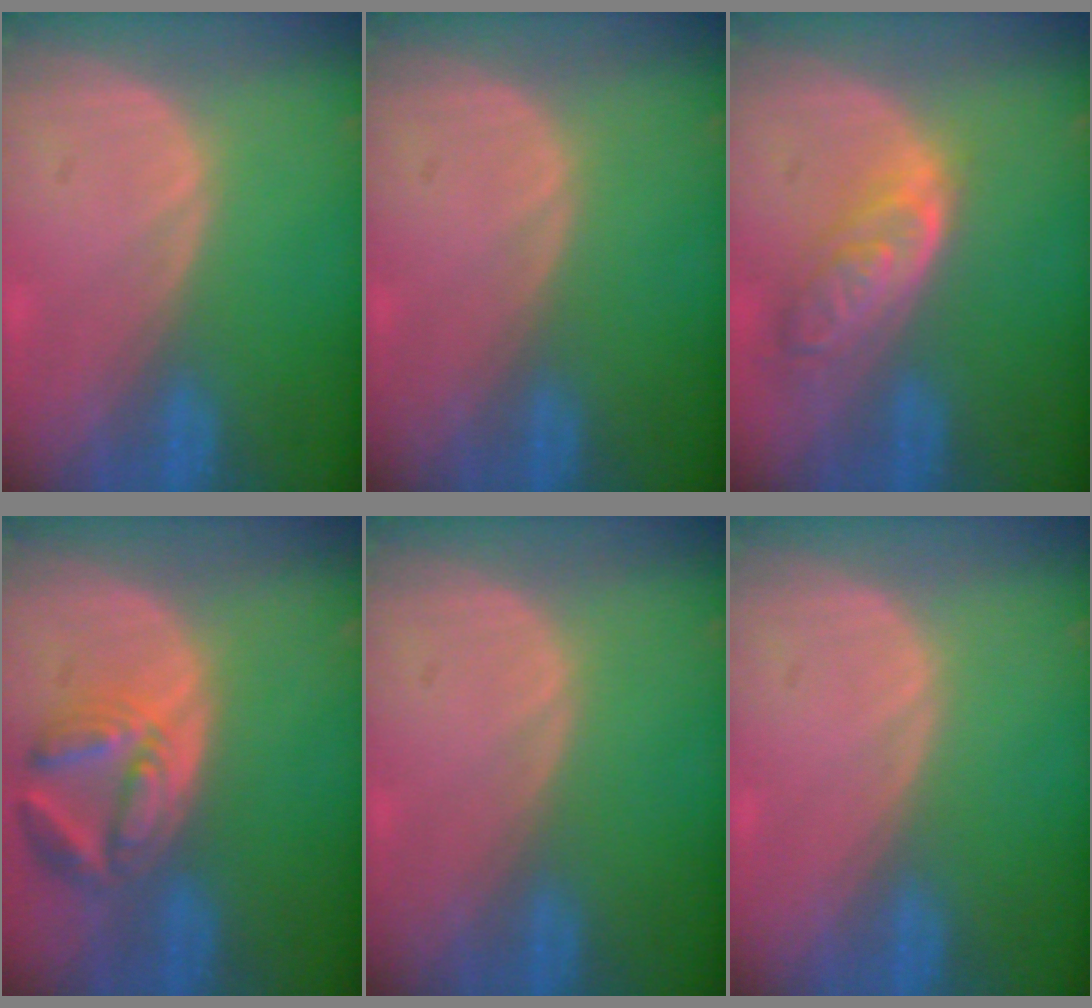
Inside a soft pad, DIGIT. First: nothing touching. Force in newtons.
{"total": 0.0}
{"total": 6.5, "press": 5.9, "slide": 2.7}
{"total": 7.7, "press": 6.8, "slide": 3.6}
{"total": 0.0}
{"total": 0.0}